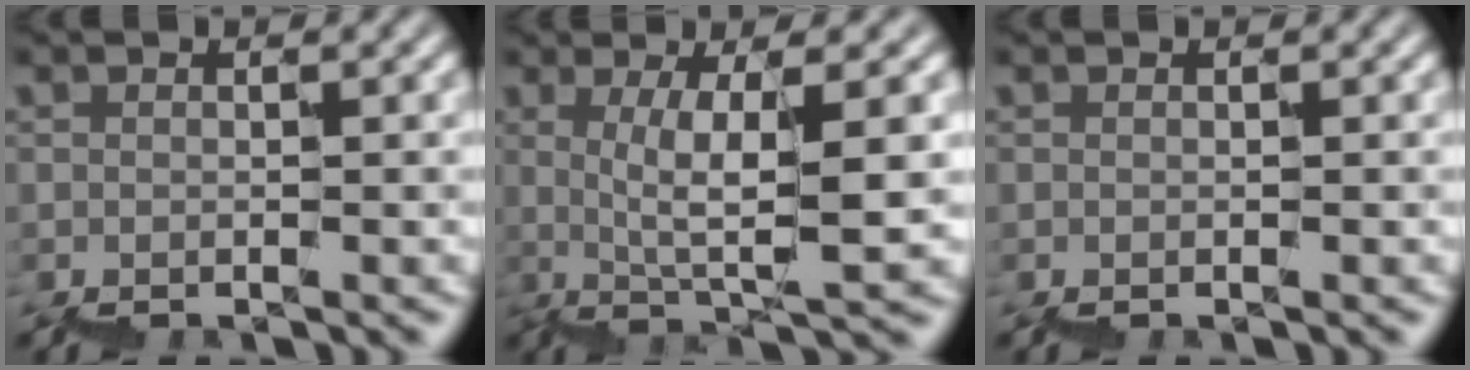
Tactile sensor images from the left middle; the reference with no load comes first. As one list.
[{"total": 4.5, "force": [1.6, 0.7, 4.2], "torque": [-0.071, 0.004, 0.035]}, {"total": 0.0}]